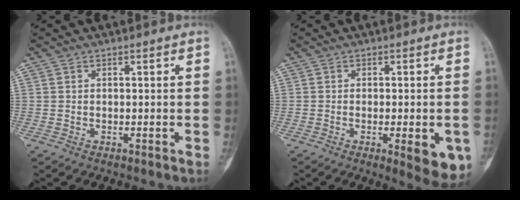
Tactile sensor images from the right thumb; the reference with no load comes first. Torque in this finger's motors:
{"motor_torque": [0.00, 0.24, 0.13, -0.02, -0.05]}